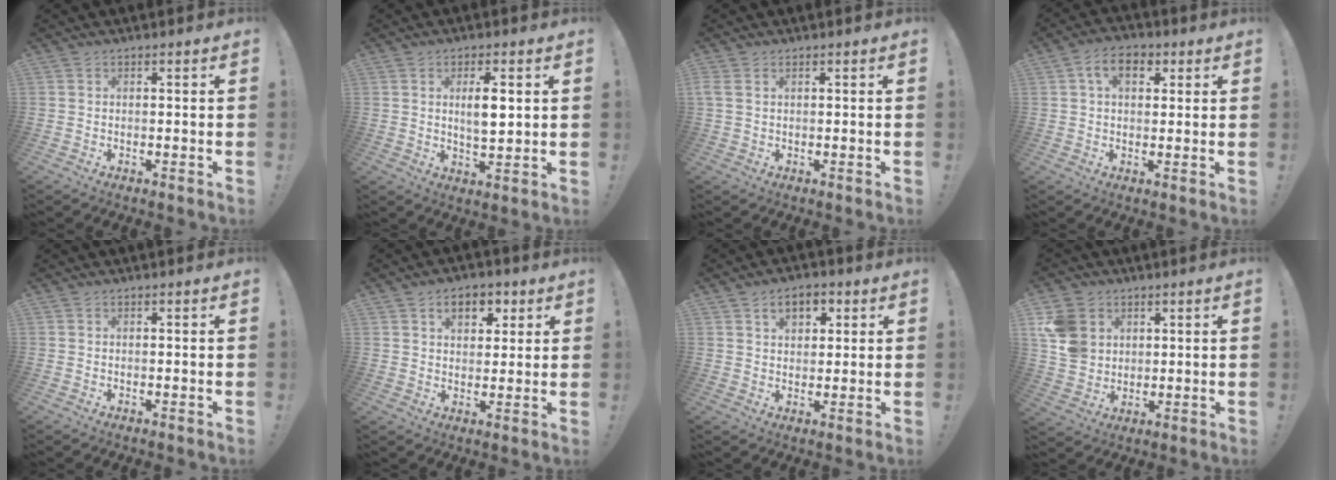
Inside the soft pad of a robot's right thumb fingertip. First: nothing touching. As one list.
[{"total": 6.7, "force": [1.6, 2.3, 6.1], "torque": [-0.089, -0.009, 0.022]}, {"total": 1.7, "force": [0.7, 1.1, 1.0], "torque": [-0.024, 0.004, 0.015]}, {"total": 8.3, "force": [2.8, 5.3, 5.7], "torque": [-0.086, 0.009, 0.050]}, {"total": 0.0}, {"total": 7.9, "force": [3.5, 5.4, 4.5], "torque": [-0.056, -0.008, 0.062]}, {"total": 6.6, "force": [2.9, 4.5, 3.8], "torque": [-0.046, -0.002, 0.049]}, {"total": 11.0, "force": [3.8, 9.4, 4.4], "torque": [-0.084, -0.017, 0.078]}]